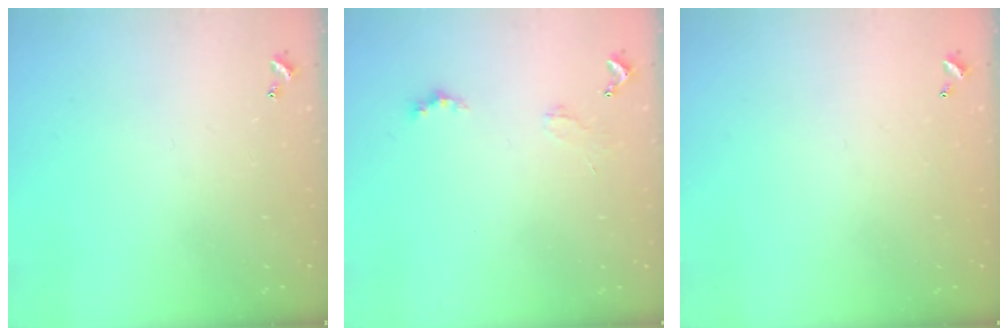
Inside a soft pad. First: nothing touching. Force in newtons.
{"total": 1.5, "press": 1.5, "slide": 0.5}
{"total": 2.8, "press": 2.8, "slide": 0.1}